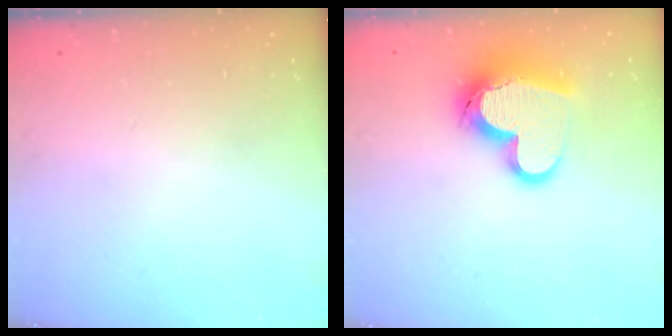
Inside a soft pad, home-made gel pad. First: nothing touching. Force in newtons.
{"total": 16.9, "press": 16.7, "slide": 2.4}